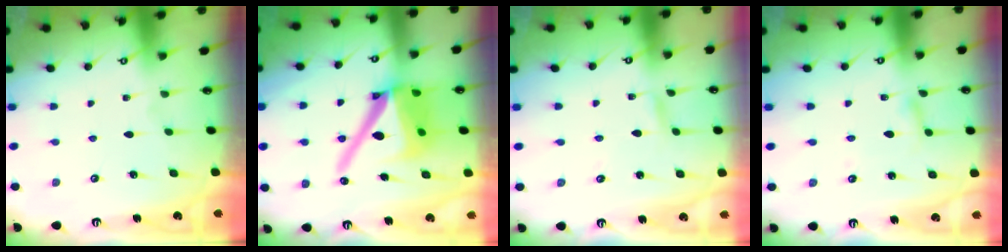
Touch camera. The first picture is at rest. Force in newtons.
{"total": 16.6, "press": 16.5, "slide": 1.9}
{"total": 2.4, "press": 2.4, "slide": 0.3}
{"total": 2.6, "press": 2.6, "slide": 0.2}